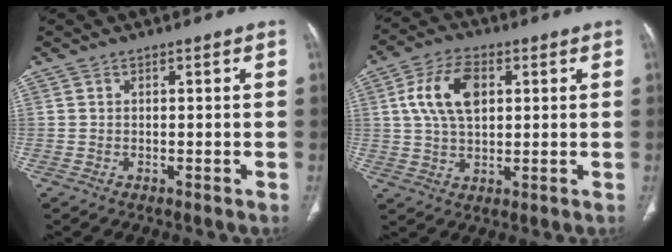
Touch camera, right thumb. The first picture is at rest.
{"total": 10.8, "force": [2.7, 6.4, 8.3], "torque": [-0.153, 0.006, 0.048]}